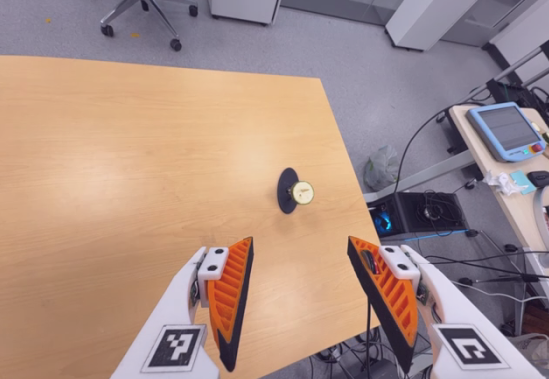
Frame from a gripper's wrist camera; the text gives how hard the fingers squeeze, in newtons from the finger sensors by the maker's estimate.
{"total": 0.0}